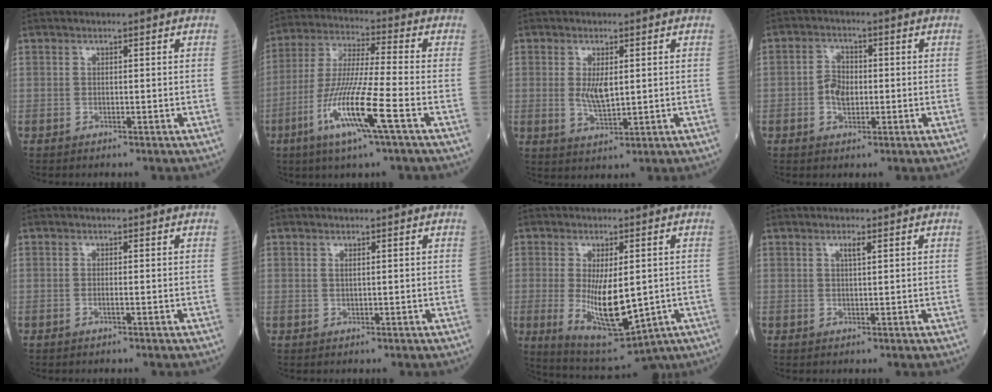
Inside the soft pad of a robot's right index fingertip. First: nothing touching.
{"total": 13.3, "force": [-5.4, -0.7, 12.2], "torque": [-0.252, -0.020, -0.107]}
{"total": 4.2, "force": [0.6, 0.9, 4.1], "torque": [-0.082, -0.008, 0.015]}
{"total": 3.5, "force": [-0.6, 2.1, 2.8], "torque": [-0.057, 0.005, -0.014]}
{"total": 0.9, "force": [-0.3, -0.5, 0.7], "torque": [-0.017, -0.001, -0.006]}
{"total": 0.7, "force": [0.3, -0.3, 0.6], "torque": [-0.016, -0.001, 0.006]}
{"total": 12.7, "force": [-2.3, 4.1, 11.8], "torque": [-0.207, -0.026, -0.020]}
{"total": 1.3, "force": [0.7, 0.1, 1.1], "torque": [-0.024, -0.002, 0.011]}